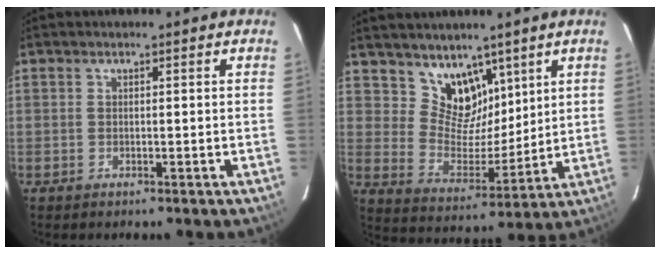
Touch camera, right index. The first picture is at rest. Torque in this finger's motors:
{"motor_torque": [-0.20, 0.31, 0.00, -0.01]}